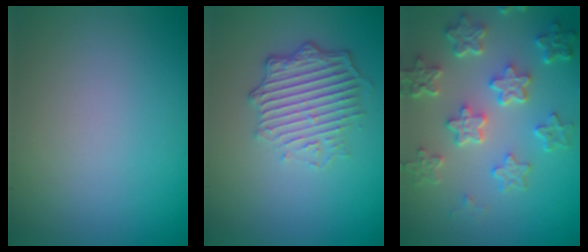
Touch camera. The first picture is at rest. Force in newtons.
{"total": 4.9, "press": 3.6, "slide": 3.4}
{"total": 6.2, "press": 4.6, "slide": 4.2}